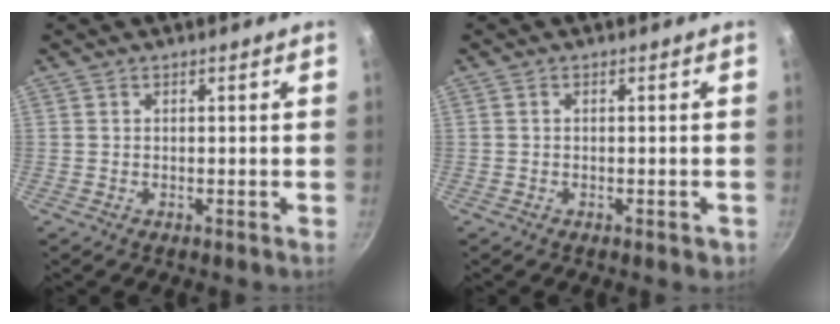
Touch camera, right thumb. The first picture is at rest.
{"total": 2.0, "force": [-0.9, 1.0, 1.5], "torque": [-0.017, 0.008, -0.008]}